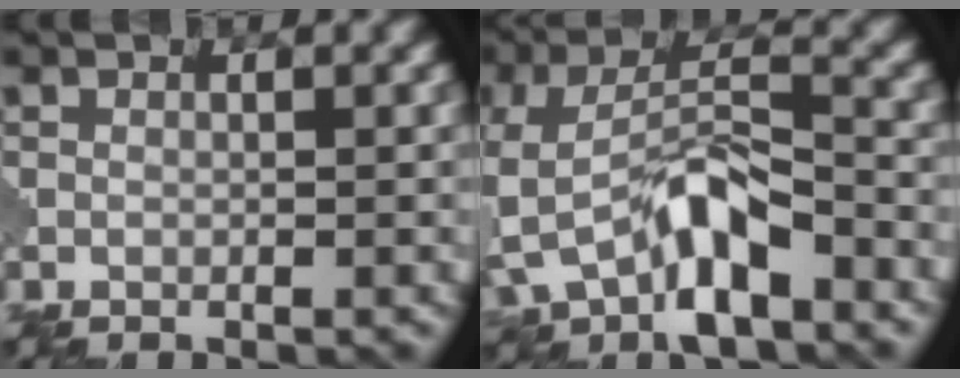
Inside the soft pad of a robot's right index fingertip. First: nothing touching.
{"total": 8.6, "force": [-3.9, 4.3, 6.3], "torque": [-0.125, 0.001, -0.076]}